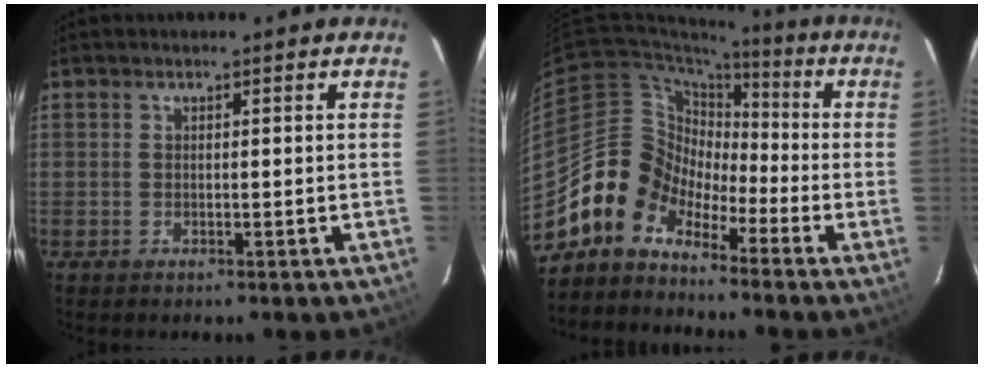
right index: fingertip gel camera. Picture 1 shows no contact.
{"total": 9.1, "force": [-5.8, 6.9, 1.2], "torque": [-0.023, 0.048, -0.132]}